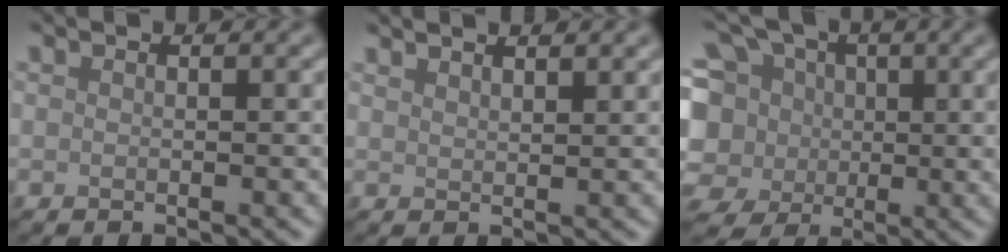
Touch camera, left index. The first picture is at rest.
{"total": 2.1, "force": [1.8, 0.4, 0.9], "torque": [-0.002, 0.005, 0.022]}
{"total": 9.3, "force": [0.0, 8.3, 4.2], "torque": [-0.107, 0.029, -0.031]}